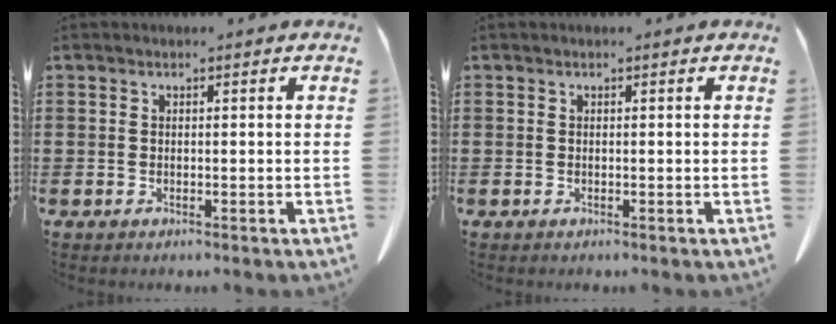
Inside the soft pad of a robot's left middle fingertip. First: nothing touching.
{"total": 0.0}